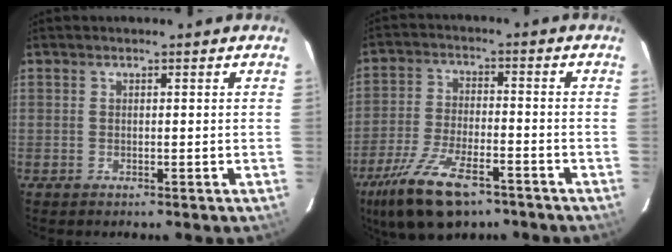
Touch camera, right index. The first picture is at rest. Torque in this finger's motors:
{"motor_torque": [1.40, -0.73, 0.65, 0.15]}